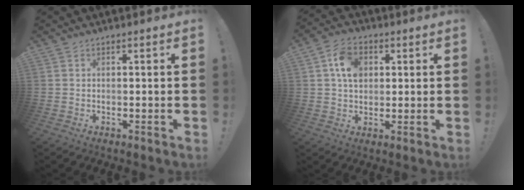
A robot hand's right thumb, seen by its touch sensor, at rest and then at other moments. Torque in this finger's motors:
{"motor_torque": [0.61, 0.88, 0.88, -0.26, 0.15]}